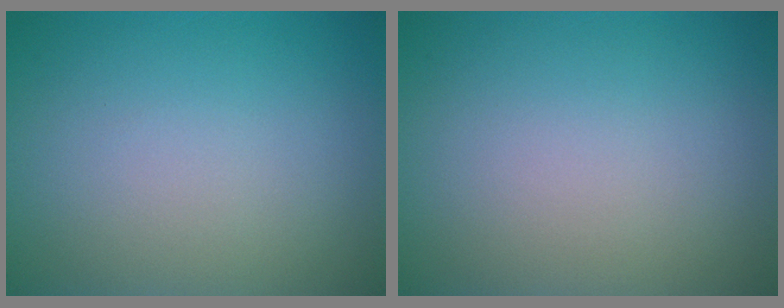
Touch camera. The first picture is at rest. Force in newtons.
{"total": 0.0}